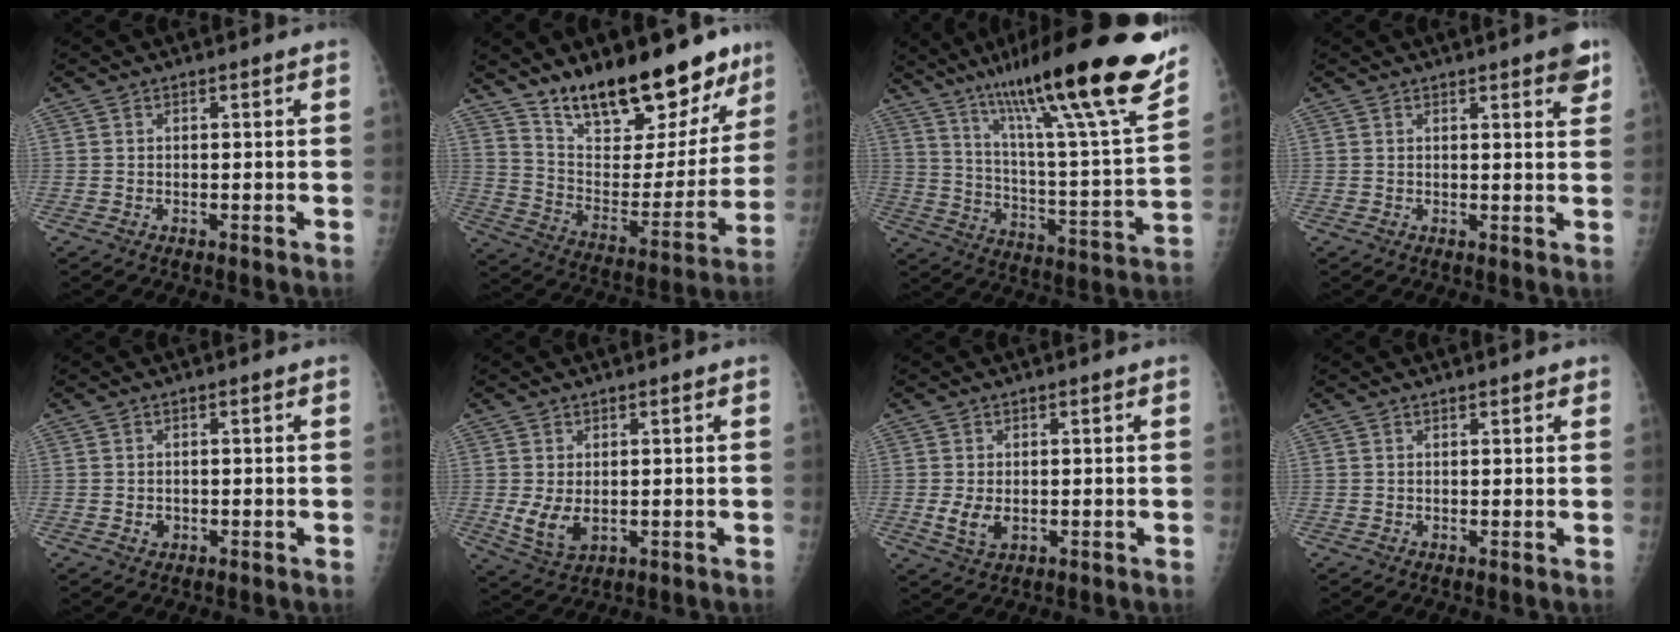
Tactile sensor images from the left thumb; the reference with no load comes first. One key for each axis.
{"total": 23.4, "fx": 17.3, "fy": 9.4, "fz": 12.7, "tx": -0.143, "ty": -0.096, "tz": 0.279}
{"total": 28.8, "fx": 19.5, "fy": 2.8, "fz": 21.1, "tx": -0.320, "ty": -0.065, "tz": 0.306}
{"total": 4.4, "fx": 2.6, "fy": 0.9, "fz": 3.4, "tx": -0.033, "ty": -0.010, "tz": 0.028}
{"total": 1.3, "fx": -0.2, "fy": 1.1, "fz": 0.7, "tx": -0.006, "ty": 0.001, "tz": 0.001}
{"total": 5.6, "fx": 0.0, "fy": 3.3, "fz": 4.5, "tx": -0.080, "ty": -0.012, "tz": 0.013}
{"total": 3.9, "fx": -0.4, "fy": 2.4, "fz": 3.1, "tx": -0.060, "ty": -0.009, "tz": -0.001}
{"total": 1.5, "fx": 1.2, "fy": 0.5, "fz": 0.8, "tx": -0.007, "ty": -0.003, "tz": 0.014}